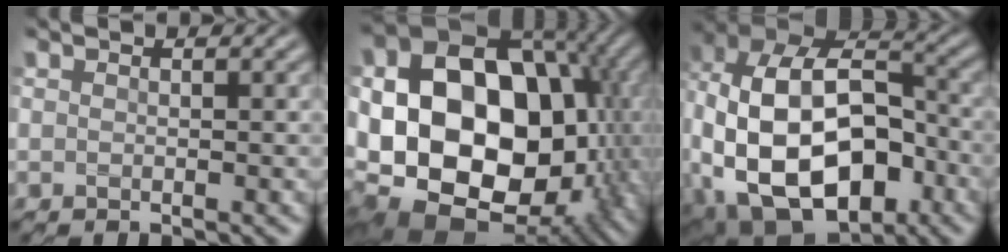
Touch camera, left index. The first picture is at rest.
{"total": 22.4, "force": [-0.8, 17.0, 14.4], "torque": [-0.243, -0.009, -0.018]}
{"total": 17.4, "force": [-2.8, 12.0, 12.2], "torque": [-0.245, -0.021, 0.001]}